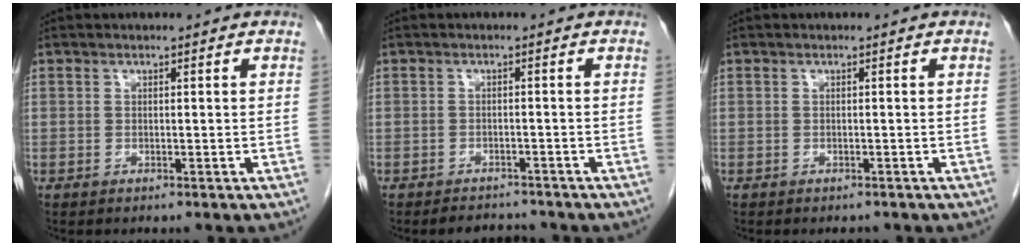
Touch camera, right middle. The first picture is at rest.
{"total": 3.2, "force": [-3.0, 0.9, 0.3], "torque": [-0.008, -0.007, -0.044]}
{"total": 1.5, "force": [-1.3, 0.5, 0.4], "torque": [-0.012, -0.005, -0.016]}